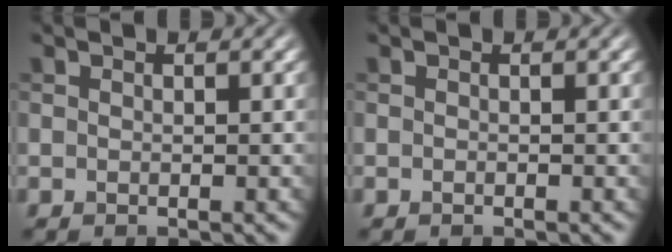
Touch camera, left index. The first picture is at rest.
{"total": 0.0}